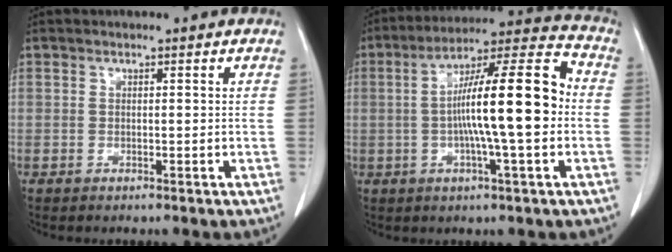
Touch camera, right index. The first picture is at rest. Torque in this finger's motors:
{"motor_torque": [1.56, 0.57, 0.52, 0.12]}